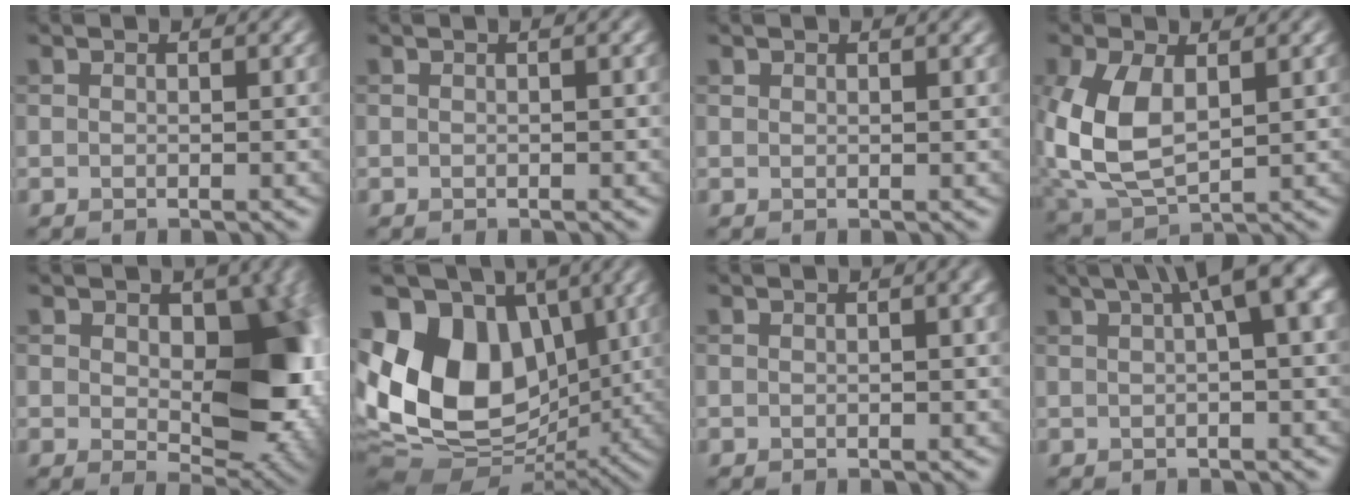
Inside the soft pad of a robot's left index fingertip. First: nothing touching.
{"total": 0.5, "force": [-0.1, 0.0, 0.5], "torque": [-0.011, 0.004, -0.002]}
{"total": 0.6, "force": [0.6, 0.0, 0.1], "torque": [-0.007, -0.002, 0.009]}
{"total": 7.5, "force": [0.5, 4.5, 6.0], "torque": [-0.152, -0.006, 0.014]}
{"total": 12.0, "force": [0.8, 7.4, 9.4], "torque": [-0.130, -0.019, 0.022]}
{"total": 15.8, "force": [1.0, 11.6, 10.6], "torque": [-0.208, 0.011, 0.022]}
{"total": 1.1, "force": [-0.1, 0.2, 1.1], "torque": [-0.017, 0.003, -0.003]}
{"total": 7.4, "force": [2.8, 2.2, 6.5], "torque": [-0.070, 0.030, 0.038]}